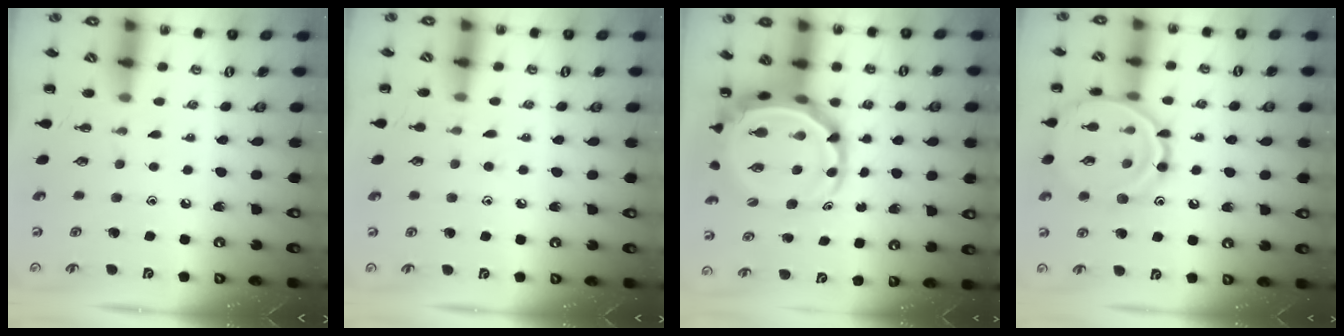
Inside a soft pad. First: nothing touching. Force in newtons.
{"total": 5.1, "press": 4.8, "slide": 1.7}
{"total": 8.1, "press": 7.8, "slide": 2.4}
{"total": 15.1, "press": 15.0, "slide": 0.9}